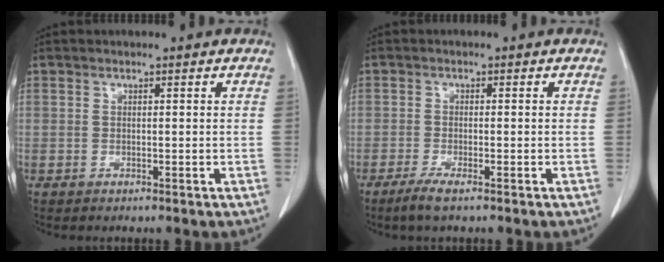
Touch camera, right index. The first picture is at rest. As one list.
[{"total": 3.0, "force": [-2.1, 0.0, 2.1], "torque": [-0.045, -0.008, -0.042]}]